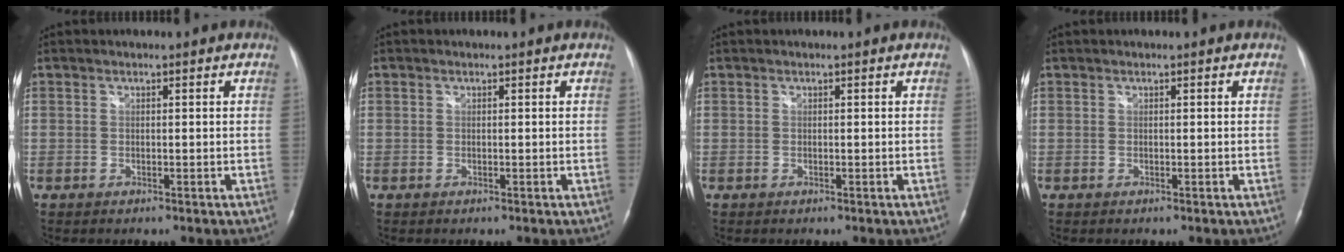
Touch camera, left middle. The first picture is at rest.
{"total": 0.0}
{"total": 0.0}
{"total": 0.0}